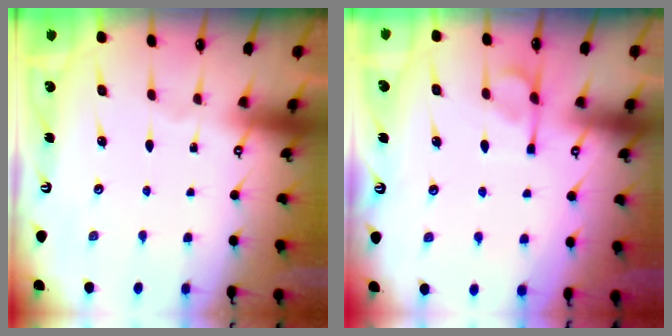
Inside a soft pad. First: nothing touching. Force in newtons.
{"total": 7.2, "press": 7.1, "slide": 0.9}